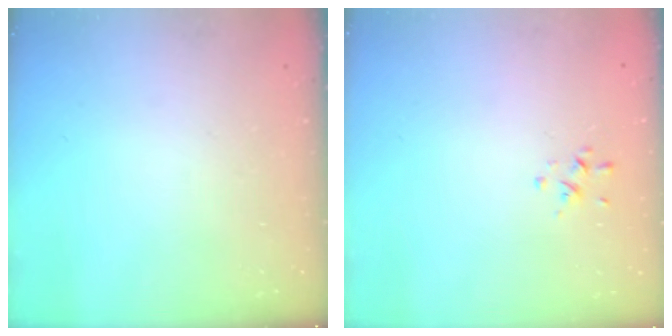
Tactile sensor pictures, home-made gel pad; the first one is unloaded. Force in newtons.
{"total": 0.6, "press": 0.4, "slide": 0.5}